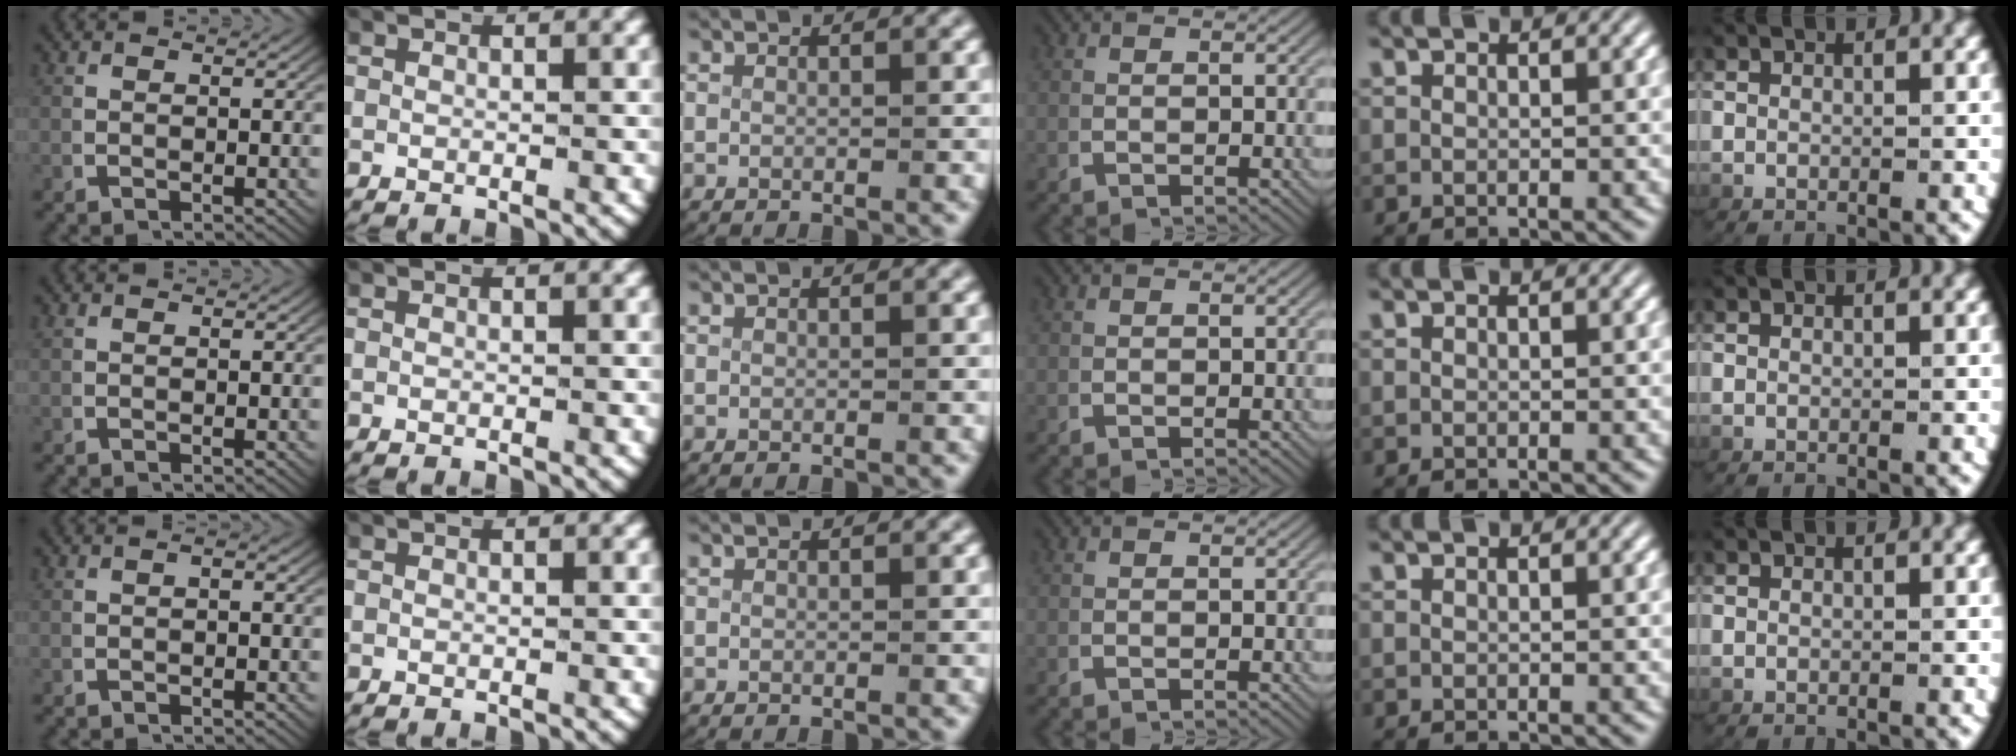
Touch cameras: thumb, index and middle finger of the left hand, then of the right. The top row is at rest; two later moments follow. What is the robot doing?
{"motion": "lift_and_place", "object": "paper"}